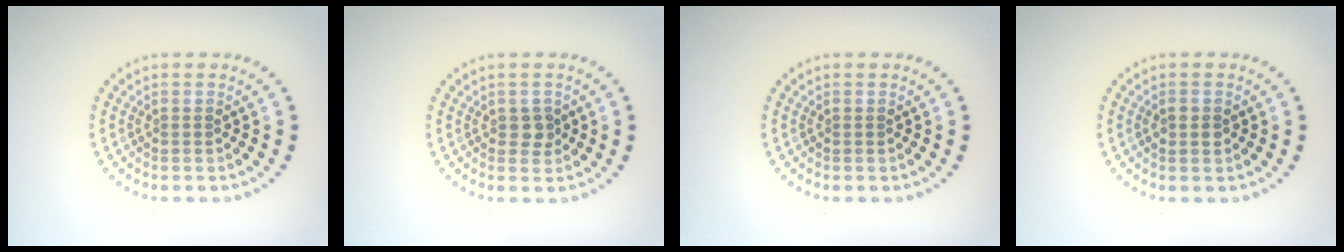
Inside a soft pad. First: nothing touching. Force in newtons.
{"total": 1.2, "press": 1.2, "slide": 0.3}
{"total": 0.0}
{"total": 1.7, "press": 1.6, "slide": 0.2}